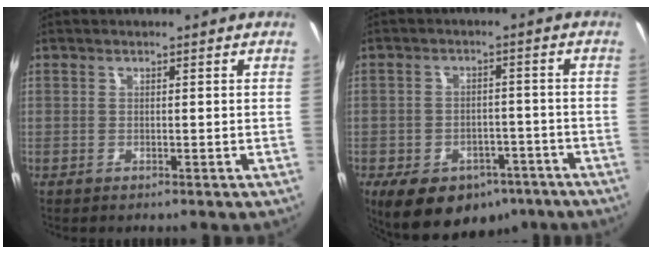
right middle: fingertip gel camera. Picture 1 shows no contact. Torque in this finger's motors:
{"motor_torque": [1.13, -0.99, 0.19, 0.06]}